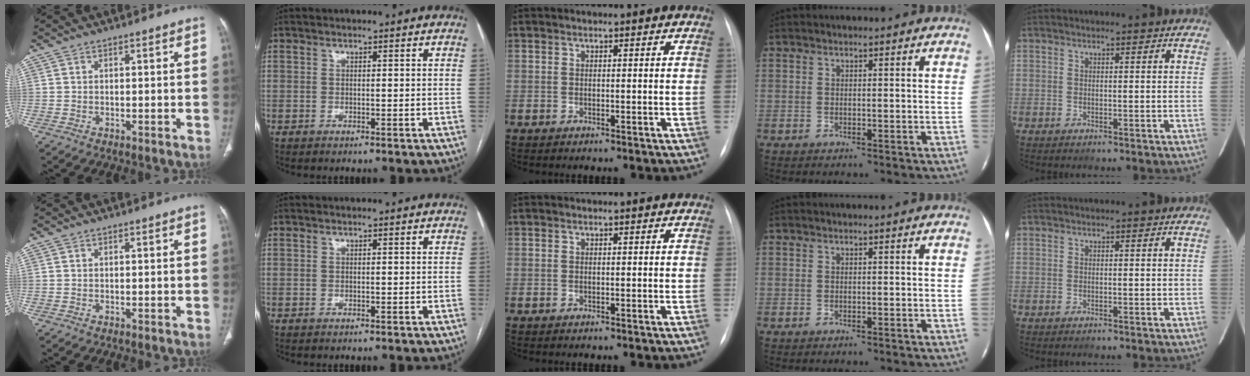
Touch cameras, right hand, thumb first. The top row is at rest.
{}